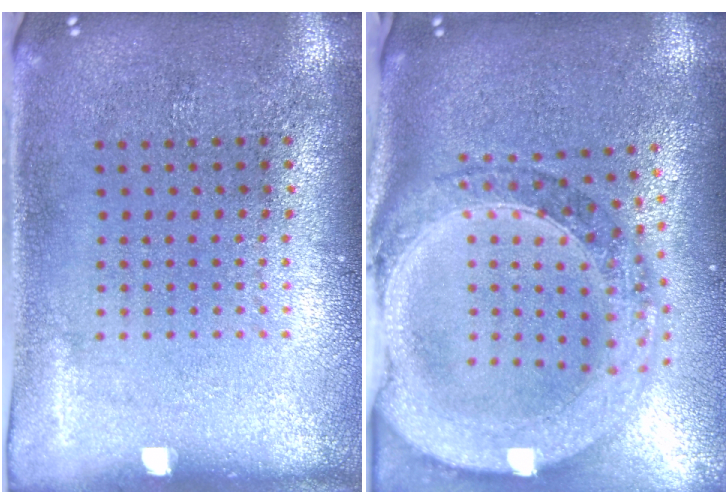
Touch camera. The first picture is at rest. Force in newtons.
{"total": 2.6, "press": 2.3, "slide": 1.2}